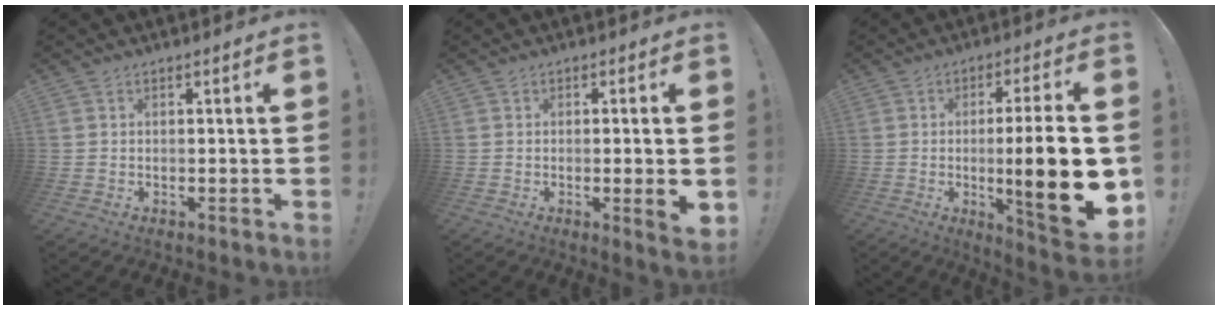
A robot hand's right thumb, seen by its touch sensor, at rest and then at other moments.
{"total": 5.1, "force": [-0.7, 0.0, 5.1], "torque": [-0.070, -0.008, -0.009]}
{"total": 19.3, "force": [-2.3, 2.9, 19.0], "torque": [-0.268, -0.002, -0.027]}